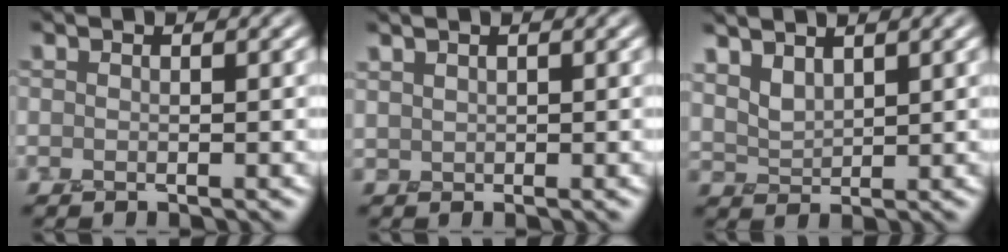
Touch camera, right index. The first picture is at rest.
{"total": 0.8, "force": [0.7, 0.4, 0.2], "torque": [-0.005, 0.002, 0.016]}
{"total": 2.5, "force": [1.9, 1.1, 1.3], "torque": [-0.030, 0.000, 0.043]}